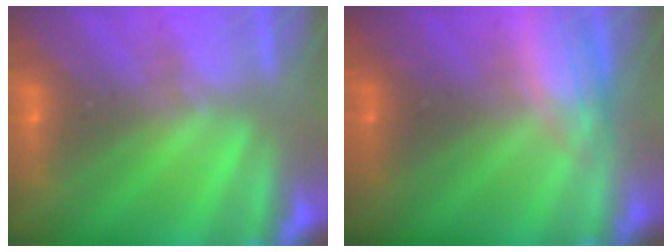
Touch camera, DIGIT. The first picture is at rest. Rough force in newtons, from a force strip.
{"total": 2.9}